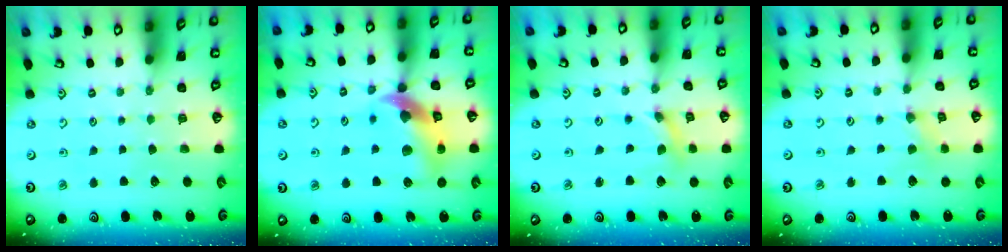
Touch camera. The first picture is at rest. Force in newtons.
{"total": 12.4, "press": 12.3, "slide": 1.6}
{"total": 1.7, "press": 1.7, "slide": 0.2}
{"total": 2.1, "press": 2.1, "slide": 0.6}